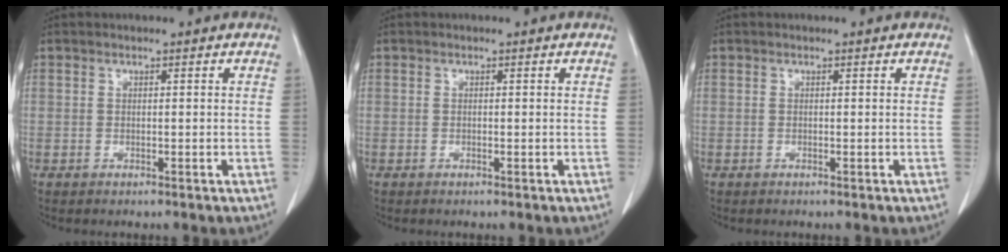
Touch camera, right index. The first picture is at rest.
{"total": 0.0}
{"total": 0.0}